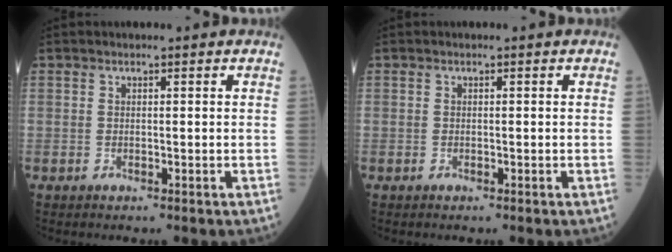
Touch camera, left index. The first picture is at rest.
{"total": 0.0}